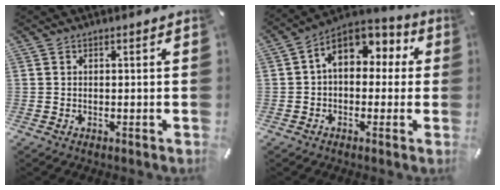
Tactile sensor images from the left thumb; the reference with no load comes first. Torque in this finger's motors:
{"motor_torque": [0.10, 0.74, 0.75, 0.41, 0.19]}